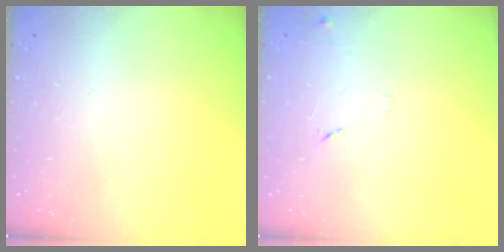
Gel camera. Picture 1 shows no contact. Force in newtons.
{"total": 9.2, "press": 9.1, "slide": 0.7}